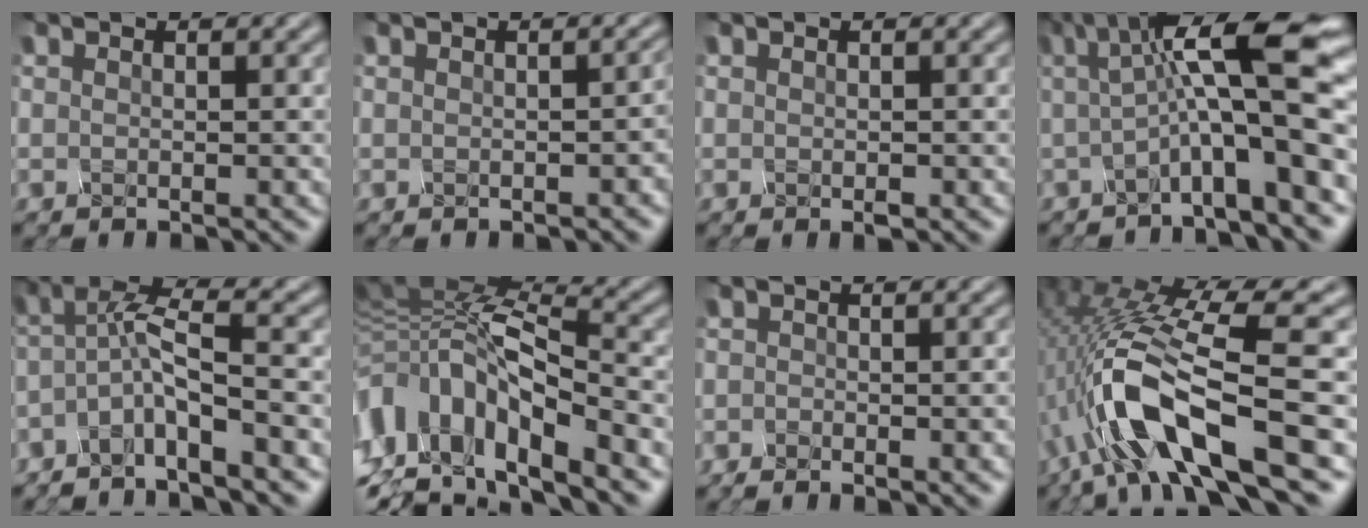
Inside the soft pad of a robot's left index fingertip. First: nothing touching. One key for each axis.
{"total": 1.2, "fx": -0.7, "fy": 0.1, "fz": 0.9, "tx": -0.012, "ty": 0.013, "tz": 0.007}
{"total": 0.8, "fx": -0.5, "fy": -0.5, "fz": -0.4, "tx": -0.013, "ty": -0.002, "tz": 0.010}
{"total": 10.8, "fx": -0.1, "fy": 1.7, "fz": 10.7, "tx": -0.161, "ty": 0.020, "tz": 0.011}
{"total": 5.6, "fx": -4.2, "fy": 0.2, "fz": 3.7, "tx": -0.076, "ty": 0.013, "tz": -0.068}
{"total": 11.6, "fx": -5.0, "fy": 5.1, "fz": 9.1, "tx": -0.210, "ty": 0.013, "tz": -0.056}
{"total": 3.3, "fx": -3.2, "fy": -0.1, "fz": 0.4, "tx": -0.008, "ty": 0.001, "tz": -0.024}
{"total": 11.7, "fx": -4.7, "fy": 3.2, "fz": 10.2, "tx": -0.216, "ty": 0.012, "tz": -0.064}